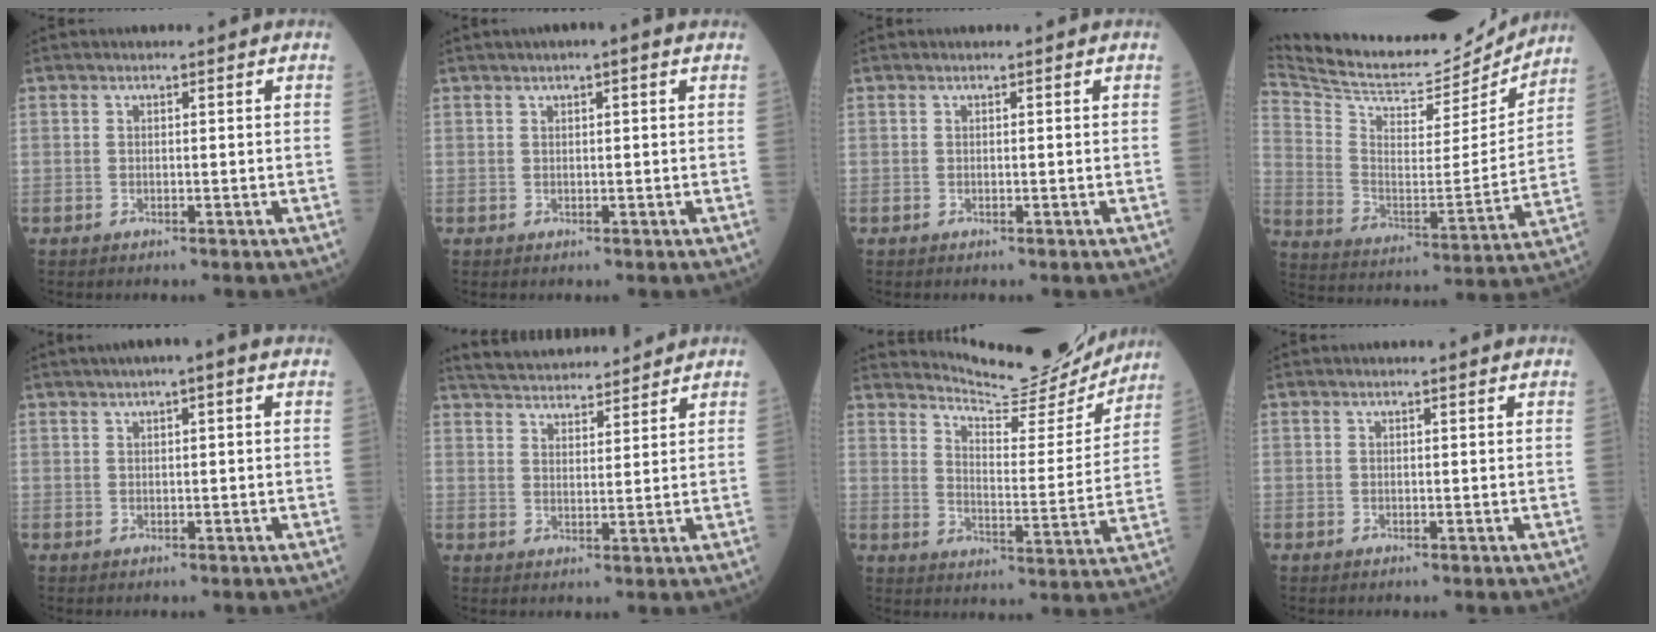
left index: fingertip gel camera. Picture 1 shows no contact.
{"total": 2.3, "force": [1.3, 0.2, 1.8], "torque": [-0.032, 0.013, 0.019]}
{"total": 0.0}
{"total": 20.1, "force": [19.2, 4.0, 4.2], "torque": [-0.091, -0.036, 0.298]}
{"total": 3.7, "force": [2.1, 0.3, 3.0], "torque": [-0.048, 0.018, 0.031]}
{"total": 12.3, "force": [11.7, 1.9, 3.2], "torque": [-0.057, 0.024, 0.182]}
{"total": 14.2, "force": [14.0, 1.3, 1.8], "torque": [-0.032, -0.043, 0.188]}
{"total": 0.9, "force": [0.8, 0.0, 0.4], "torque": [-0.013, 0.004, 0.010]}